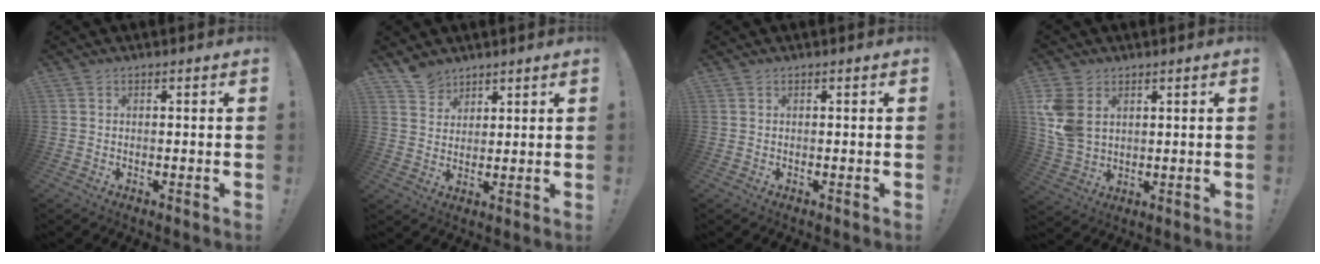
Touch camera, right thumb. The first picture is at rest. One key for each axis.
{"total": 5.8, "fx": 4.9, "fy": 3.1, "fz": 0.7, "tx": -0.011, "ty": -0.032, "tz": 0.095}
{"total": 0.0}
{"total": 9.8, "fx": 3.6, "fy": 7.0, "fz": 5.8, "tx": -0.118, "ty": -0.007, "tz": 0.073}